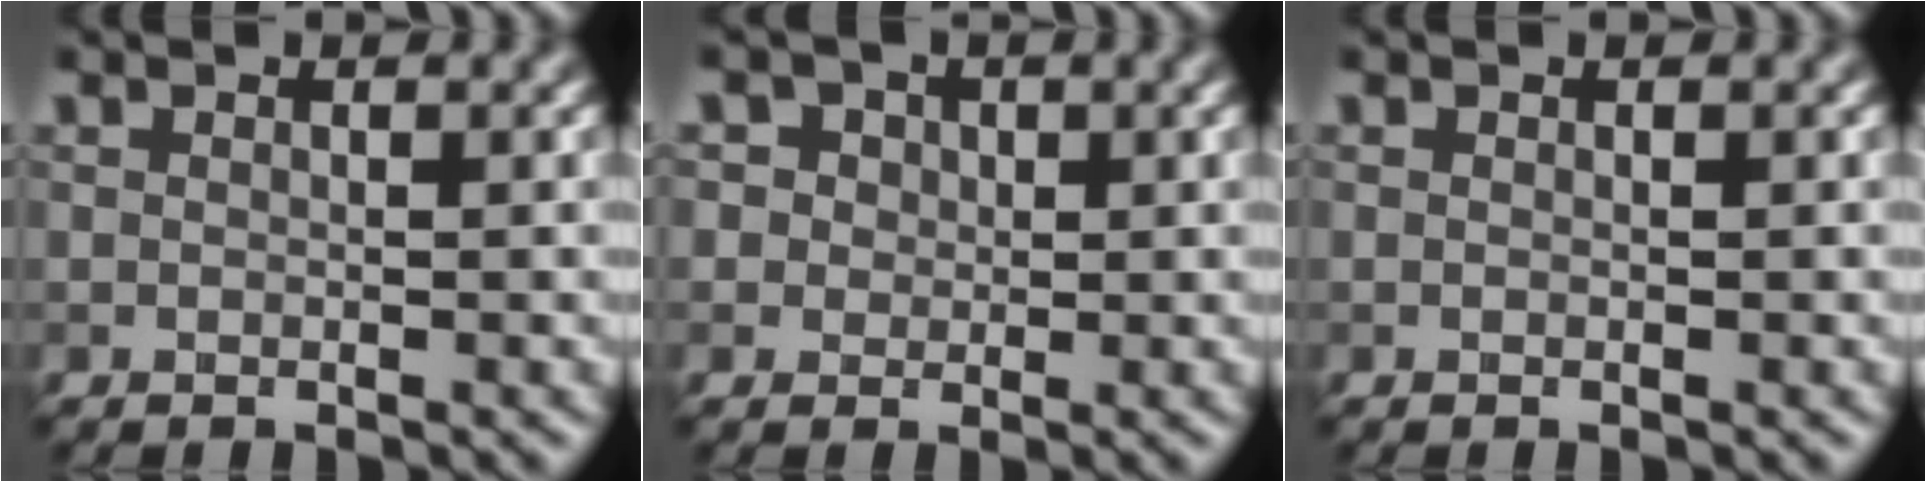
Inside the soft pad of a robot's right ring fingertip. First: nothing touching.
{"total": 4.6, "force": [2.2, 3.6, 1.8], "torque": [-0.017, 0.016, 0.016]}
{"total": 0.0}